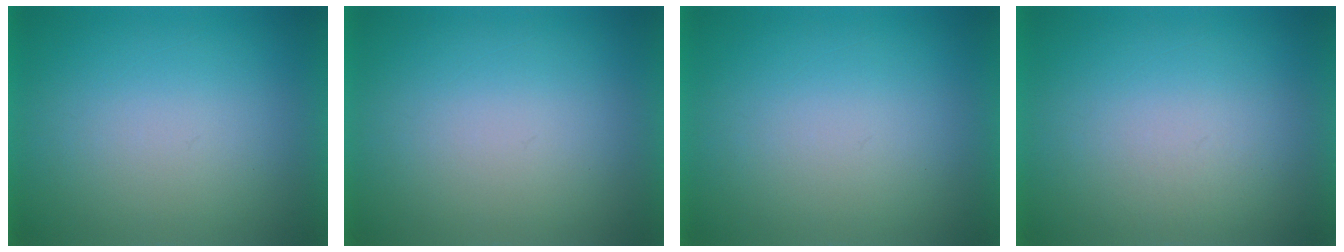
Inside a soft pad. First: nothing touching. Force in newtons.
{"total": 0.0}
{"total": 0.0}
{"total": 1.1}